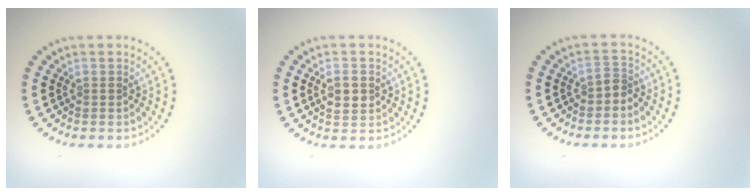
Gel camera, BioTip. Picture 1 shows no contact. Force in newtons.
{"total": 2.0, "press": 1.9, "slide": 0.3}
{"total": 1.3, "press": 1.0, "slide": 0.8}